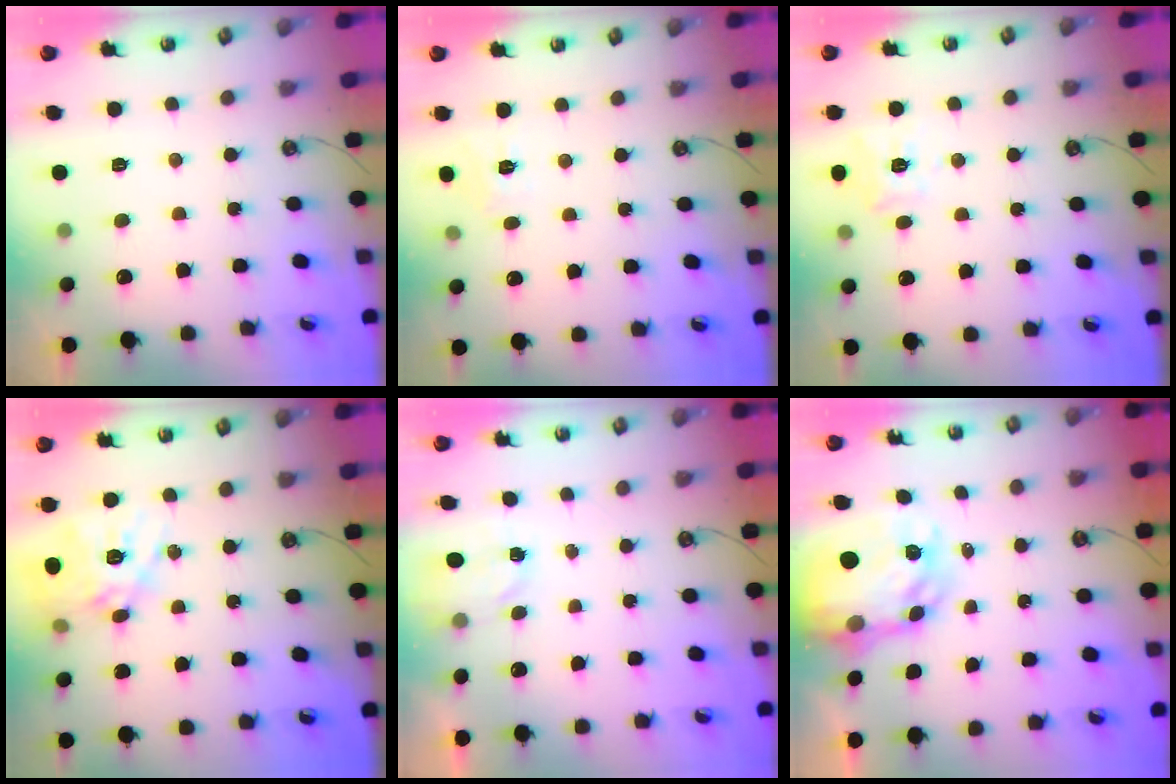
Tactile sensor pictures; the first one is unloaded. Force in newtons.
{"total": 4.9, "press": 4.9, "slide": 0.2}
{"total": 10.8, "press": 10.7, "slide": 1.3}
{"total": 16.9, "press": 16.8, "slide": 1.5}
{"total": 1.8, "press": 1.7, "slide": 0.3}
{"total": 7.7, "press": 7.7, "slide": 0.7}